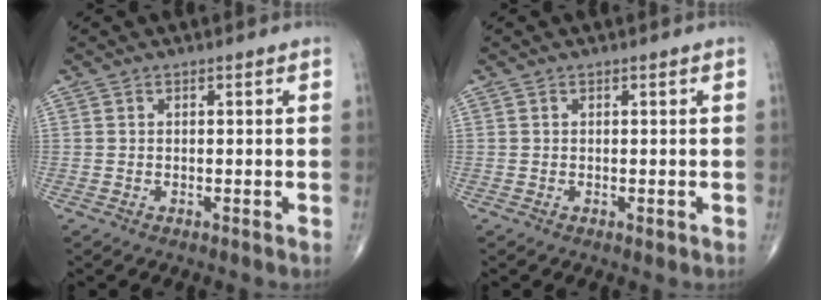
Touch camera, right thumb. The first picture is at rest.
{"total": 0.6, "force": [-0.1, 0.3, 0.4], "torque": [-0.001, -0.001, -0.001]}